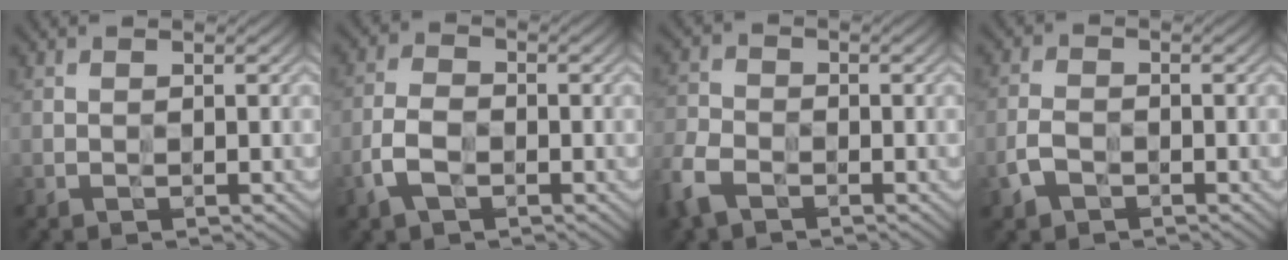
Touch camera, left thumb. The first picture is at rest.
{"total": 4.9, "force": [-2.7, 2.9, 2.9], "torque": [-0.064, -0.006, -0.058]}
{"total": 6.7, "force": [-4.6, 3.7, 3.1], "torque": [-0.076, -0.014, -0.099]}
{"total": 3.6, "force": [-2.3, 2.2, 1.7], "torque": [-0.034, -0.006, -0.049]}